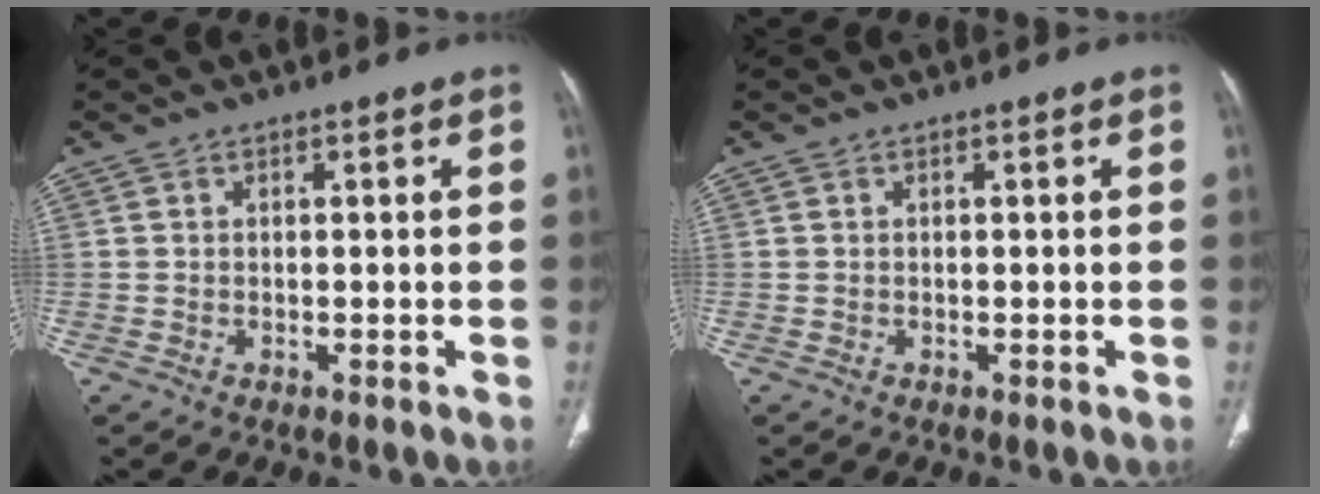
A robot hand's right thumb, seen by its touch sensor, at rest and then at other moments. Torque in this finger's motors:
{"motor_torque": [-0.02, 0.02, -0.34, -0.34, 0.01]}